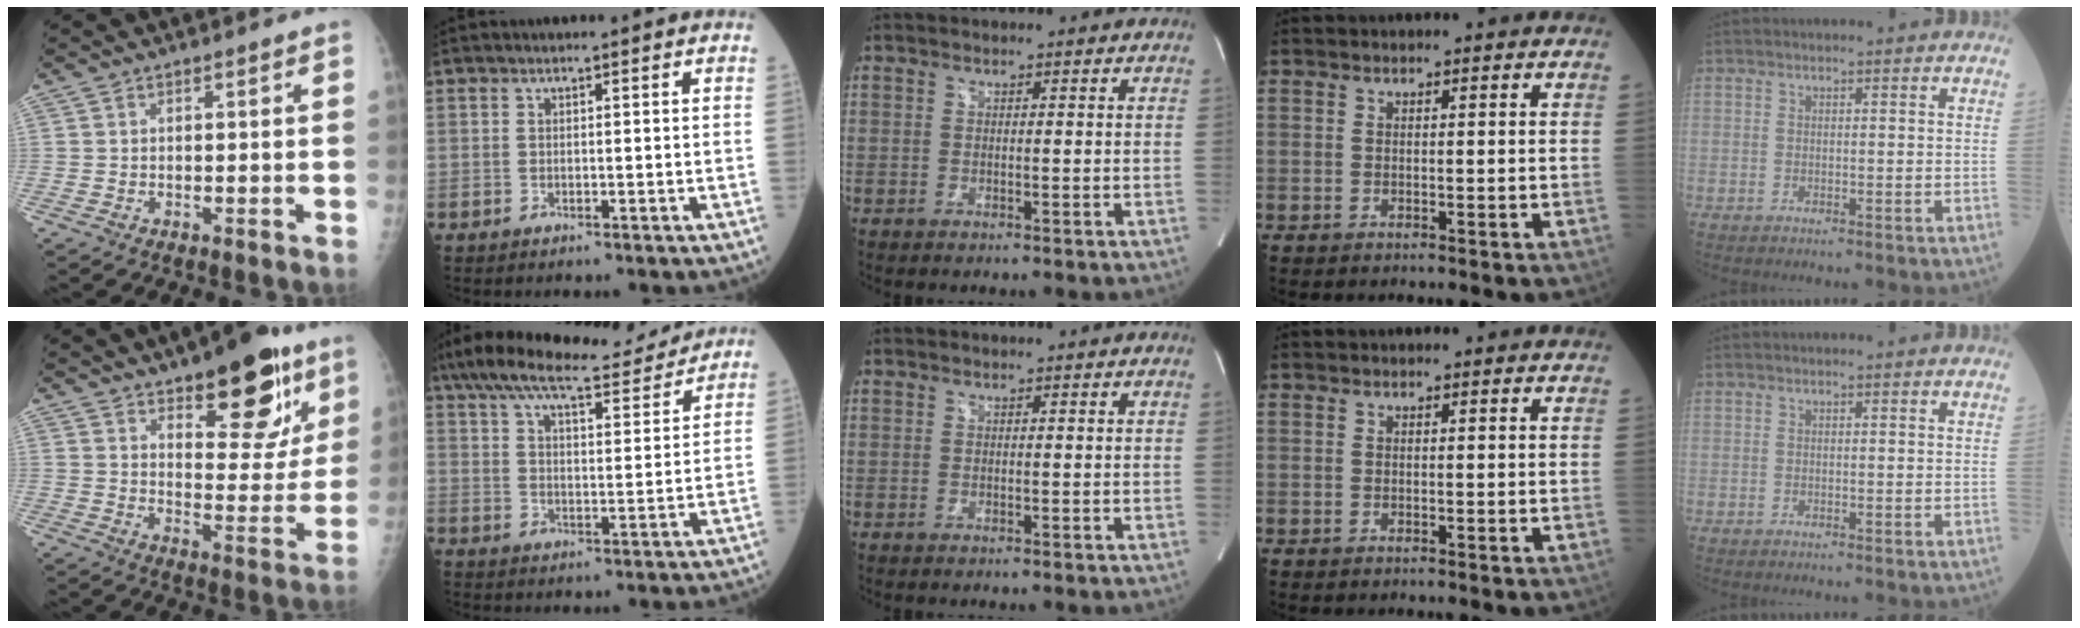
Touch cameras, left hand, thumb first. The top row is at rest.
{"thumb": {"total": 17.1, "force": [10.2, 7.2, 11.6], "torque": [-0.103, -0.057, 0.147]}, "index": {"total": 15.8, "force": [14.0, 2.1, 6.9], "torque": [-0.125, 0.018, 0.214]}}